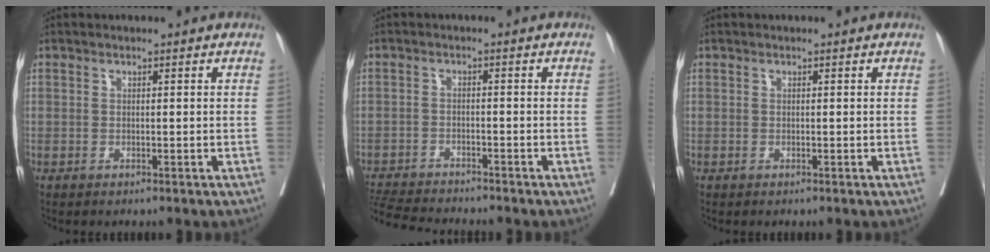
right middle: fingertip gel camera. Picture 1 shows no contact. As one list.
[{"total": 9.1, "force": [-8.8, 0.3, 2.5], "torque": [-0.044, -0.004, -0.147]}, {"total": 0.0}]